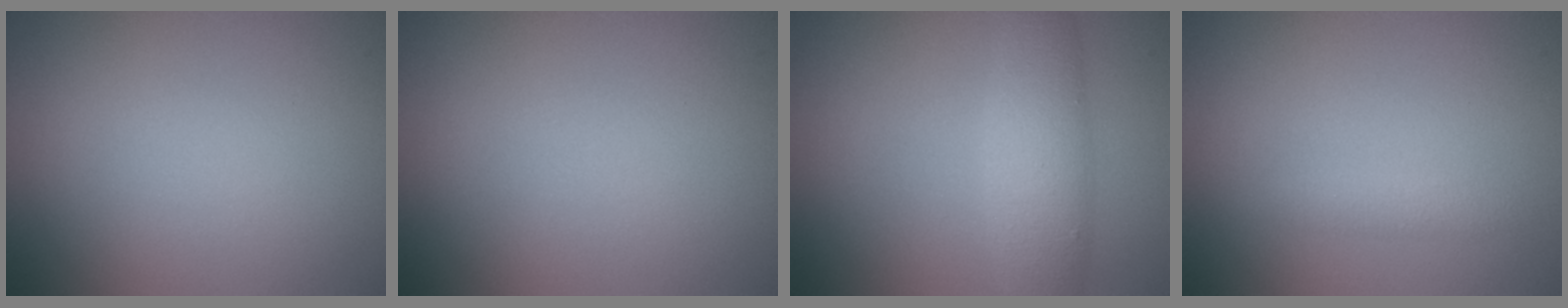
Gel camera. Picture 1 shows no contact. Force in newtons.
{"total": 0.0}
{"total": 4.3, "press": 4.3, "slide": 0.1}
{"total": 1.2, "press": 1.2, "slide": 0.0}